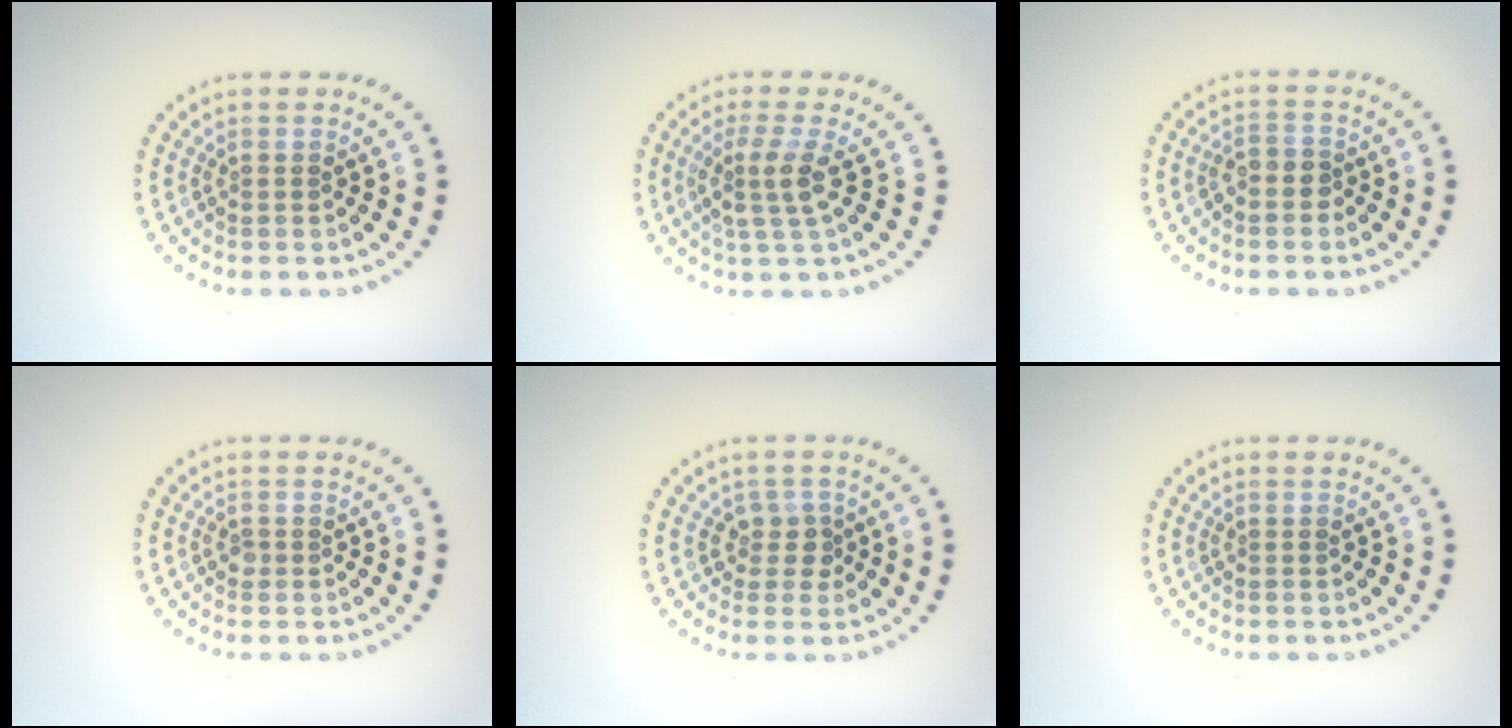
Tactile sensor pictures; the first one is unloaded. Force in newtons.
{"total": 2.8, "press": 2.1, "slide": 1.8}
{"total": 2.0, "press": 1.8, "slide": 0.9}
{"total": 0.6, "press": 0.4, "slide": 0.4}
{"total": 2.0, "press": 1.6, "slide": 1.1}
{"total": 0.0}